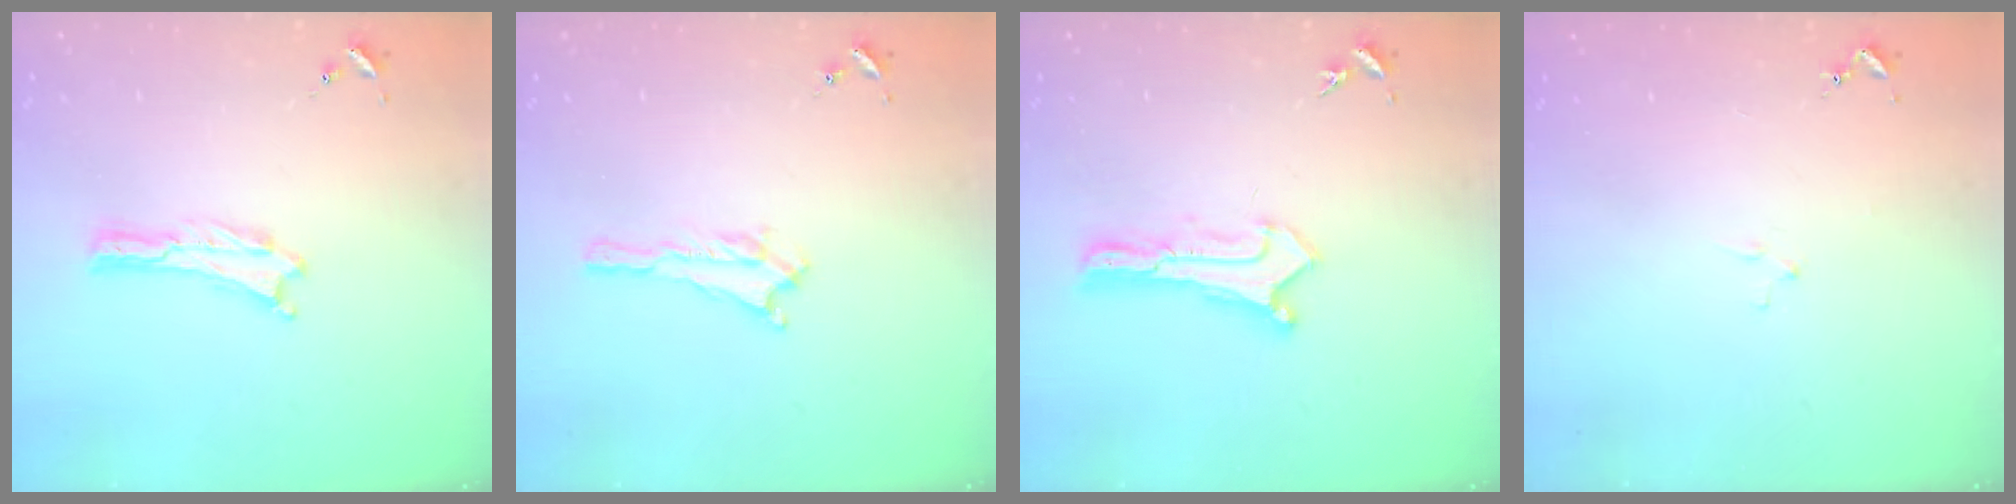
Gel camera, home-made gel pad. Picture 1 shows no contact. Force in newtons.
{"total": 1.5, "press": 1.4, "slide": 0.2}
{"total": 0.8, "press": 0.8, "slide": 0.0}
{"total": 0.8, "press": 0.8, "slide": 0.2}